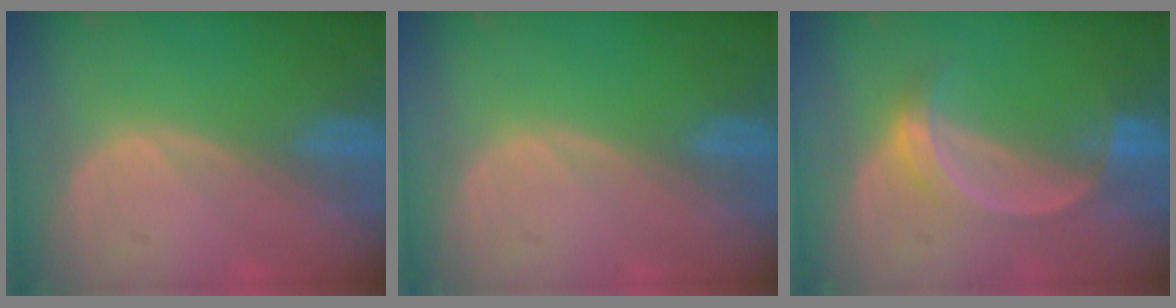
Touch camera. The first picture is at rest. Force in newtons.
{"total": 0.0}
{"total": 5.2, "press": 4.7, "slide": 2.2}